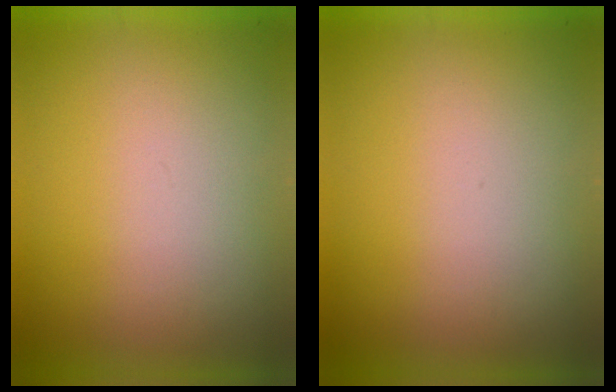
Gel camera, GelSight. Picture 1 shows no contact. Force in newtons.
{"total": 0.0}